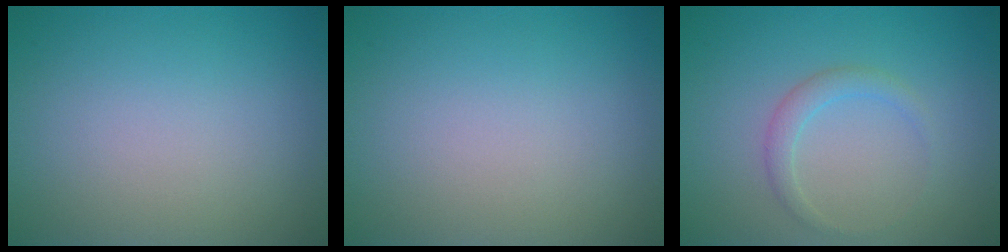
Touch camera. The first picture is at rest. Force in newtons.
{"total": 0.0}
{"total": 1.5, "press": 1.5, "slide": 0.1}